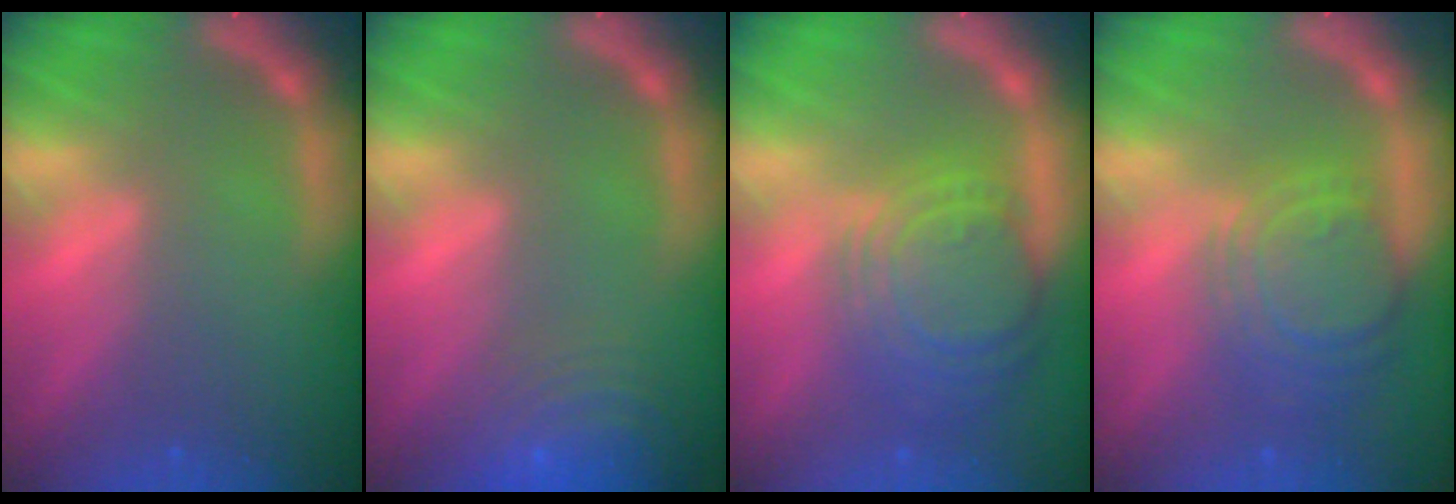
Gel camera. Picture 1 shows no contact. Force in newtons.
{"total": 9.5}
{"total": 9.5}
{"total": 7.6}